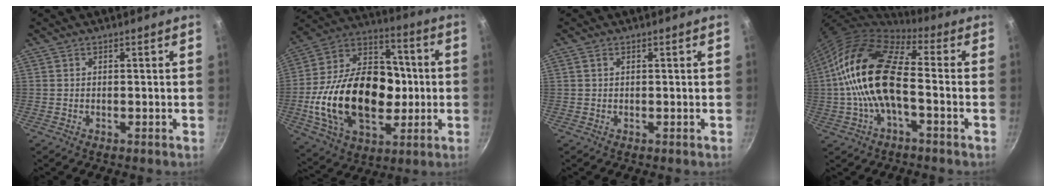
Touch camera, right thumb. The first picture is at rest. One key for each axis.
{"total": 29.5, "fx": -3.3, "fy": 19.7, "fz": 21.7, "tx": -0.353, "ty": 0.039, "tz": -0.053}
{"total": 0.6, "fx": 0.2, "fy": 0.4, "fz": 0.4, "tx": -0.009, "ty": 0.003, "tz": 0.005}
{"total": 16.8, "fx": -1.1, "fy": 7.7, "fz": 14.9, "tx": -0.268, "ty": 0.033, "tz": -0.035}